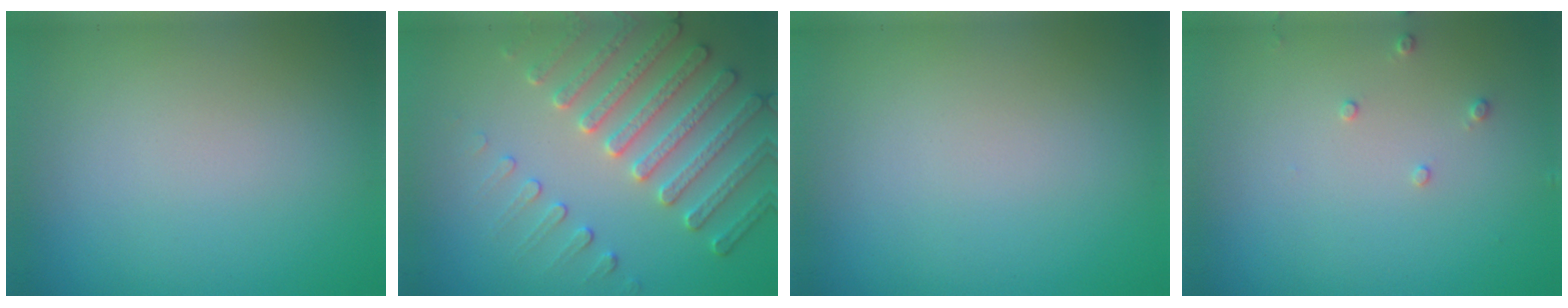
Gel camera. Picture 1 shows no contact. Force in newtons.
{"total": 4.7, "press": 4.4, "slide": 1.7}
{"total": 0.0}
{"total": 0.8, "press": 0.8, "slide": 0.2}